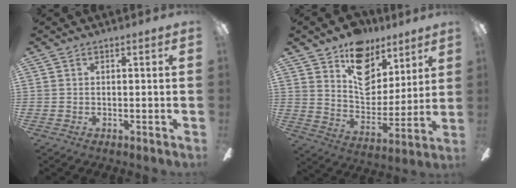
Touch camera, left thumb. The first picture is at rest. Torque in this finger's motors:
{"motor_torque": [1.77, 1.64, 0.91, -1.18, 0.33]}